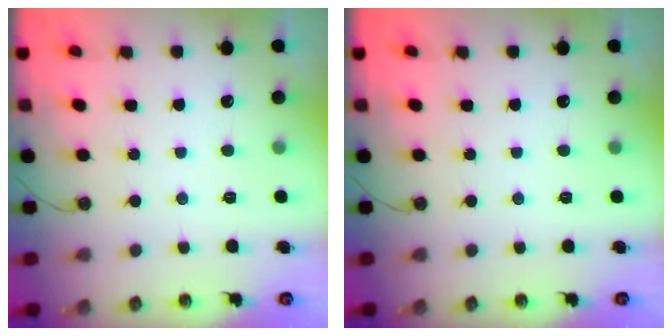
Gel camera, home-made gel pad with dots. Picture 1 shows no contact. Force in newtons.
{"total": 0.0}